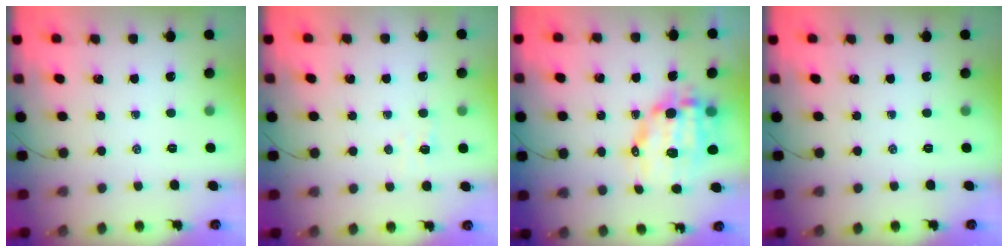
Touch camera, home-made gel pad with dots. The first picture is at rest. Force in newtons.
{"total": 3.0, "press": 2.9, "slide": 0.9}
{"total": 12.2, "press": 11.9, "slide": 2.5}
{"total": 0.0}